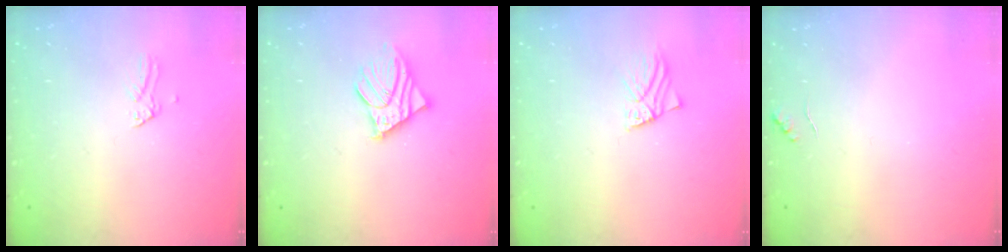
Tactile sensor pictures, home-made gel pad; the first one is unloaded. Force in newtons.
{"total": 11.0, "press": 10.7, "slide": 2.2}
{"total": 1.7, "press": 1.7, "slide": 0.2}
{"total": 4.2, "press": 4.1, "slide": 0.7}